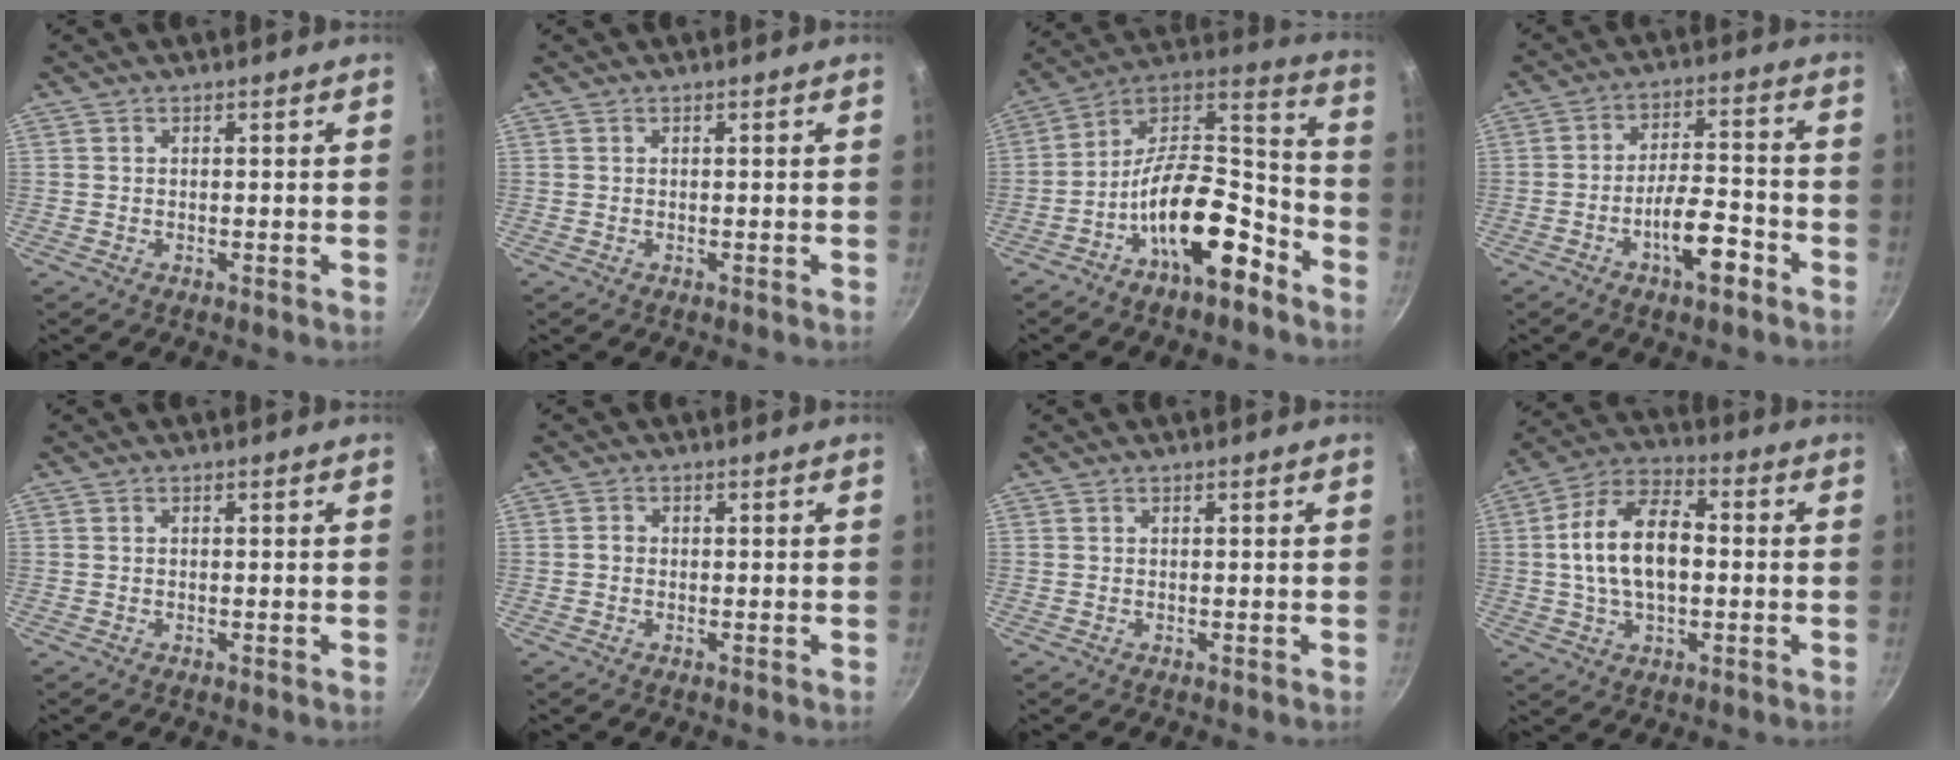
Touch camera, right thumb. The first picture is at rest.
{"total": 0.0}
{"total": 19.4, "force": [-9.9, 8.7, 14.3], "torque": [-0.198, 0.093, -0.178]}
{"total": 9.7, "force": [-4.8, 3.6, 7.6], "torque": [-0.112, 0.041, -0.079]}
{"total": 0.0}
{"total": 1.2, "force": [-0.2, 1.0, 0.5], "torque": [-0.007, 0.007, -0.005]}
{"total": 0.0}
{"total": 14.6, "force": [0.1, 8.5, 11.8], "torque": [-0.194, 0.032, -0.008]}